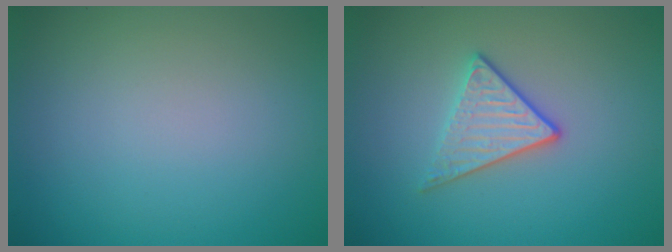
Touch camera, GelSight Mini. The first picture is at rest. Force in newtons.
{"total": 2.9, "press": 2.6, "slide": 1.4}